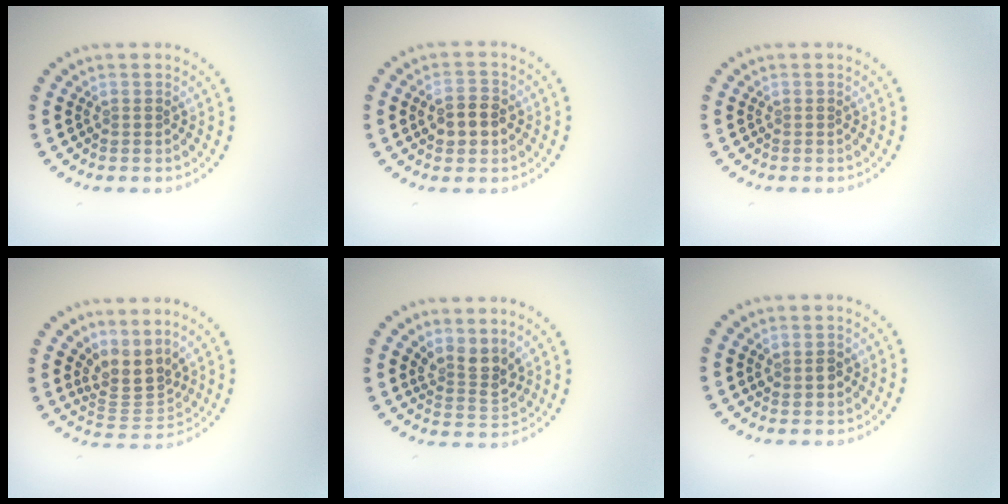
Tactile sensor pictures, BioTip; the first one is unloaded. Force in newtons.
{"total": 2.9, "press": 2.9, "slide": 0.2}
{"total": 0.0}
{"total": 3.4, "press": 2.4, "slide": 2.4}
{"total": 2.7, "press": 2.0, "slide": 1.8}
{"total": 1.4, "press": 1.3, "slide": 0.2}